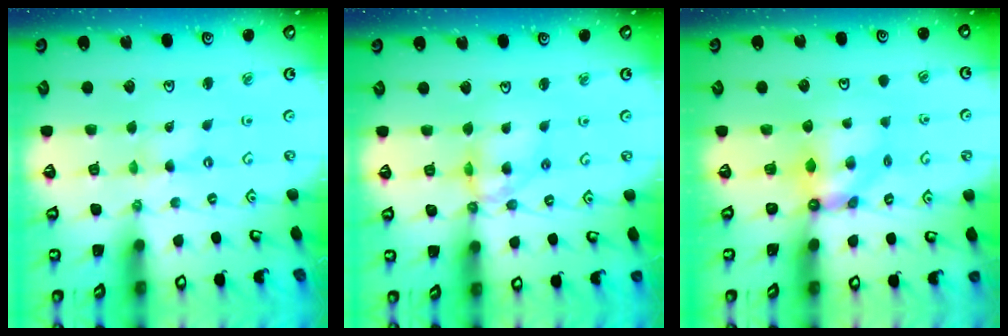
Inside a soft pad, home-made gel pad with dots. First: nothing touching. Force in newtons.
{"total": 10.8, "press": 10.7, "slide": 1.2}
{"total": 5.5, "press": 5.5, "slide": 0.3}